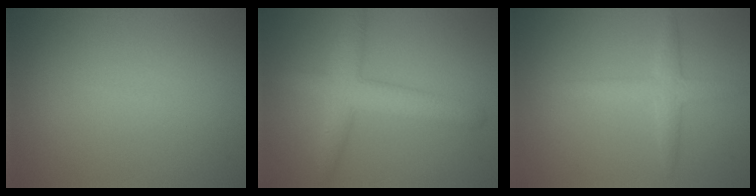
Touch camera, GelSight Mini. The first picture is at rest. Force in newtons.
{"total": 4.6, "press": 4.6, "slide": 0.1}
{"total": 2.6, "press": 2.6, "slide": 0.1}